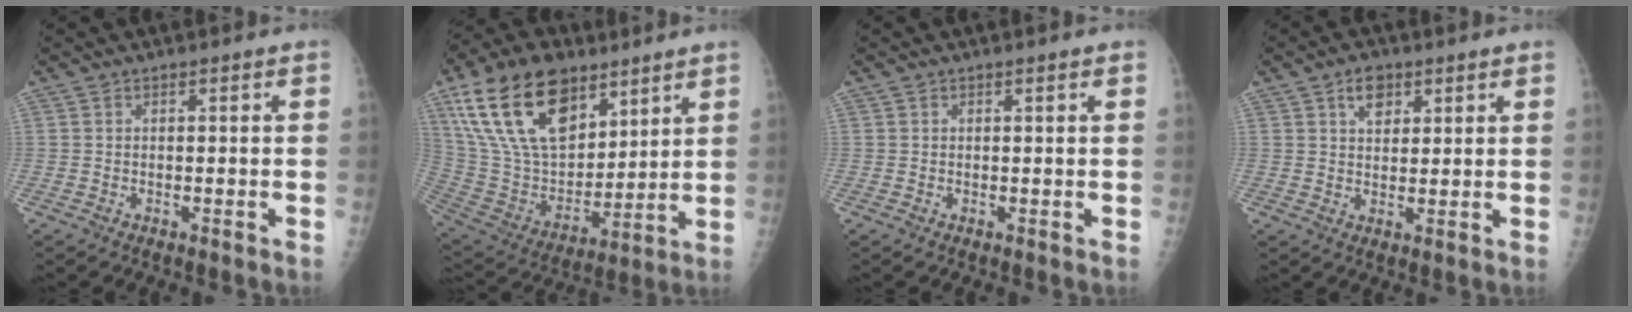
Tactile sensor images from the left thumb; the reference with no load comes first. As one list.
[{"total": 23.5, "force": [13.2, 13.0, 14.4], "torque": [-0.244, -0.037, 0.249]}, {"total": 0.0}, {"total": 4.5, "force": [2.5, 3.0, 2.3], "torque": [-0.014, -0.011, 0.039]}]